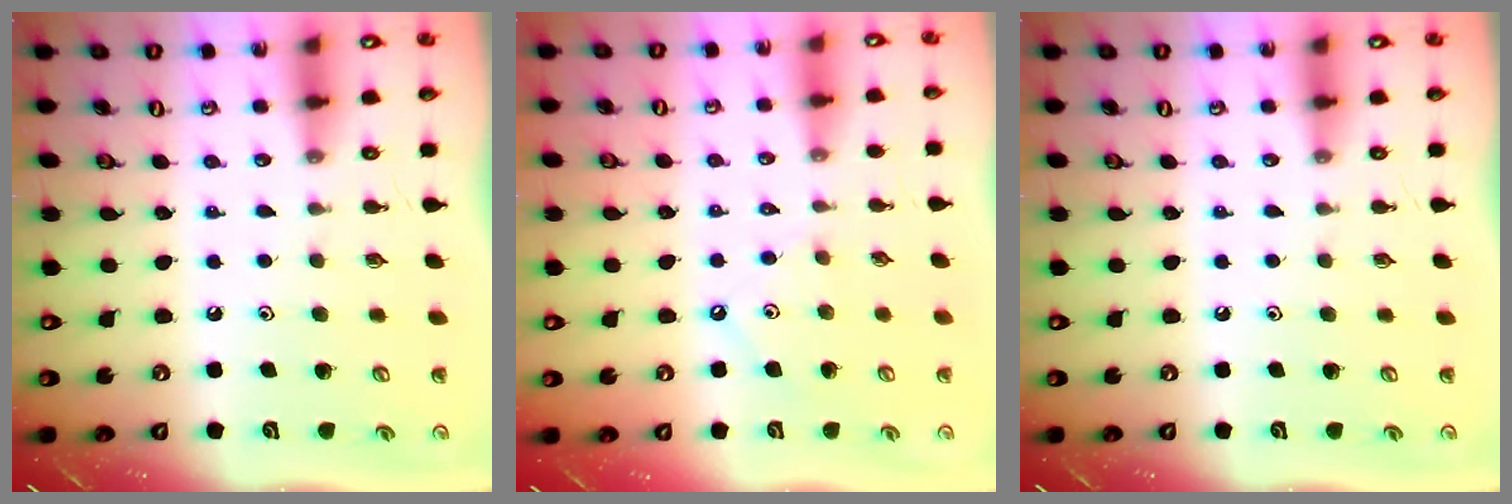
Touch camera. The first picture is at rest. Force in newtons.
{"total": 2.4, "press": 2.3, "slide": 0.5}
{"total": 0.0}